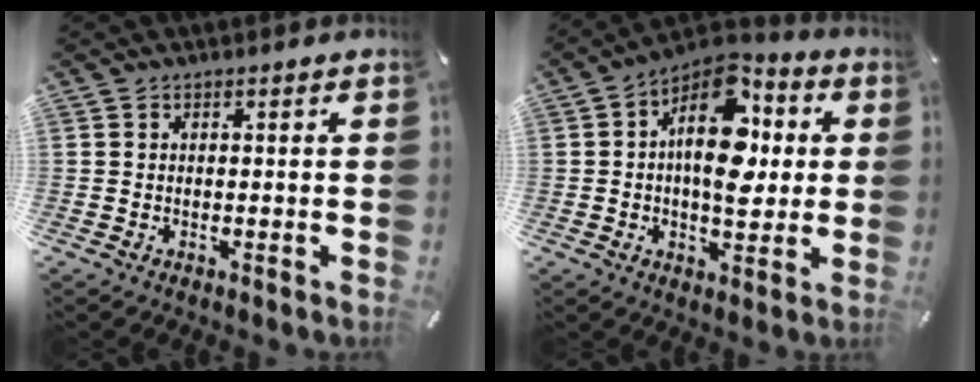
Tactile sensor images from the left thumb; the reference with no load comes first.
{"total": 16.2, "force": [2.6, 9.7, 12.7], "torque": [-0.198, -0.021, 0.043]}